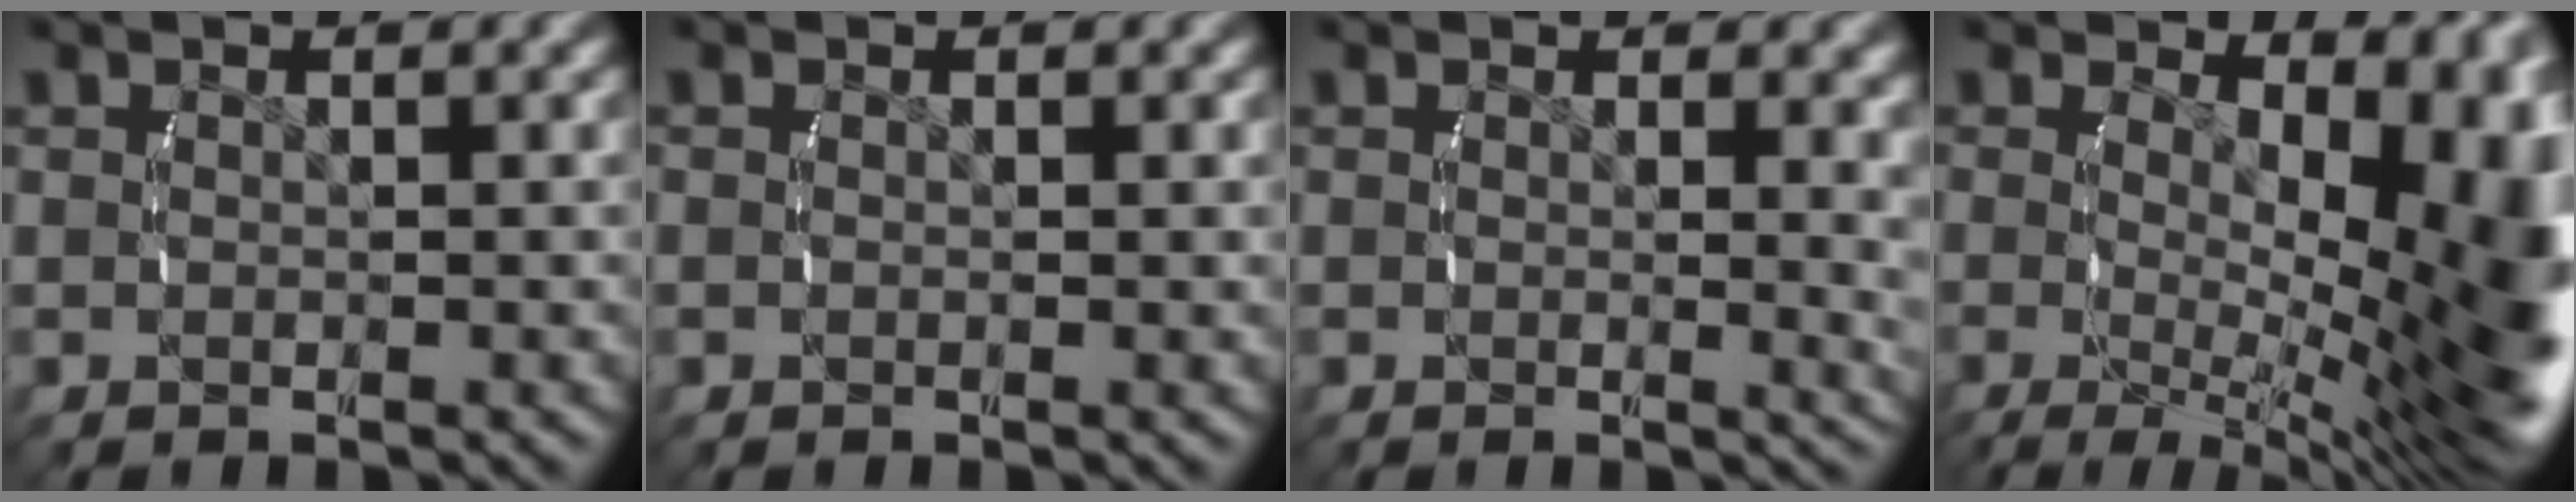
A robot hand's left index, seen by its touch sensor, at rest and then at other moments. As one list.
[{"total": 0.0}, {"total": 2.4, "force": [0.9, 0.4, 2.1], "torque": [-0.025, -0.006, 0.010]}, {"total": 14.3, "force": [-1.4, 6.8, 12.6], "torque": [-0.144, -0.051, -0.001]}]